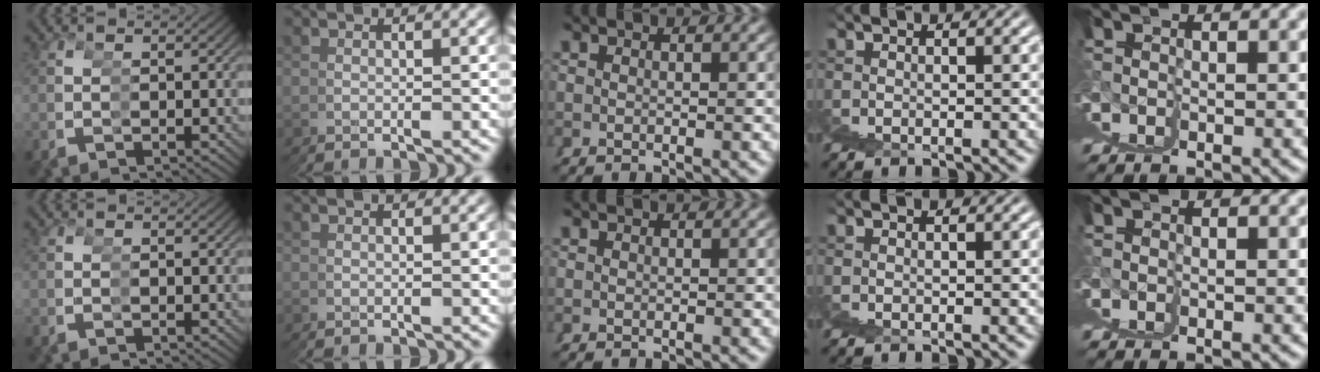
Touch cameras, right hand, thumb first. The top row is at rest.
{}